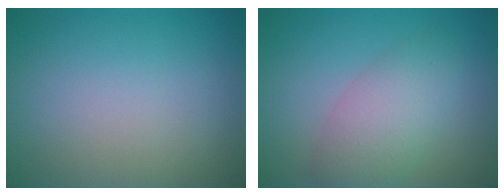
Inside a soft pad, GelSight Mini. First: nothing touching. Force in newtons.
{"total": 4.4, "press": 4.4, "slide": 0.2}